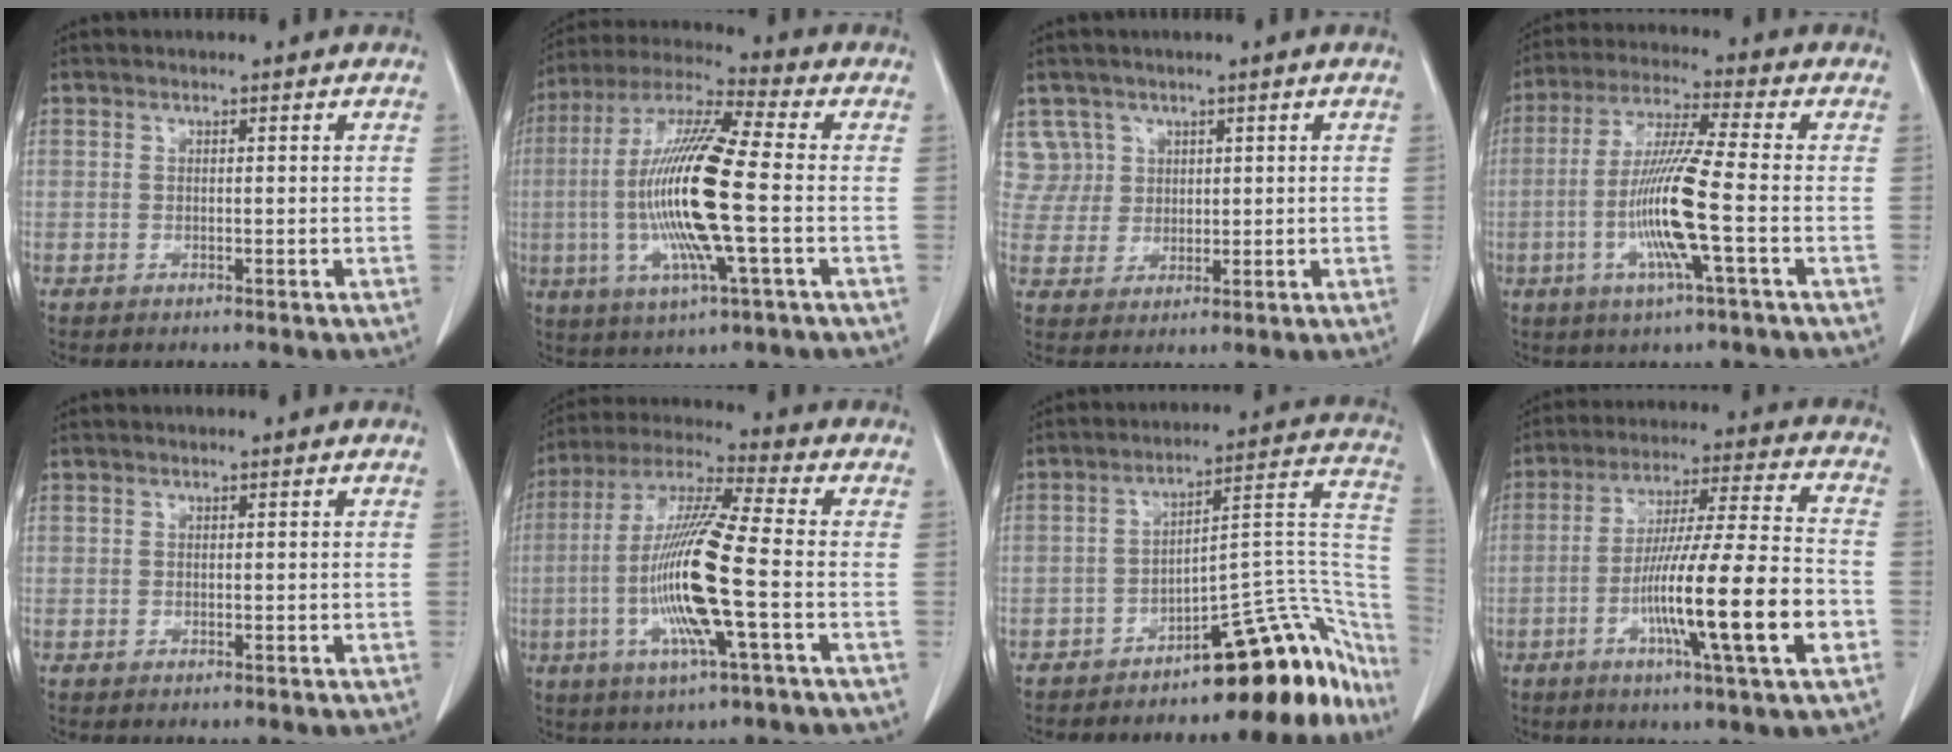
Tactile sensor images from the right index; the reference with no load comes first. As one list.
[{"total": 17.2, "force": [-2.1, 1.2, 17.0], "torque": [-0.349, -0.004, -0.045]}, {"total": 5.3, "force": [2.7, 4.5, -0.6], "torque": [0.027, 0.013, 0.058]}, {"total": 11.7, "force": [-2.7, -0.4, 11.3], "torque": [-0.226, -0.009, -0.058]}, {"total": 0.0}, {"total": 15.2, "force": [-3.0, 0.4, 14.9], "torque": [-0.304, -0.007, -0.064]}, {"total": 20.1, "force": [-15.3, 5.7, 11.7], "torque": [-0.055, 0.077, -0.207]}, {"total": 17.4, "force": [-5.3, 0.1, 16.6], "torque": [-0.282, -0.008, -0.088]}]